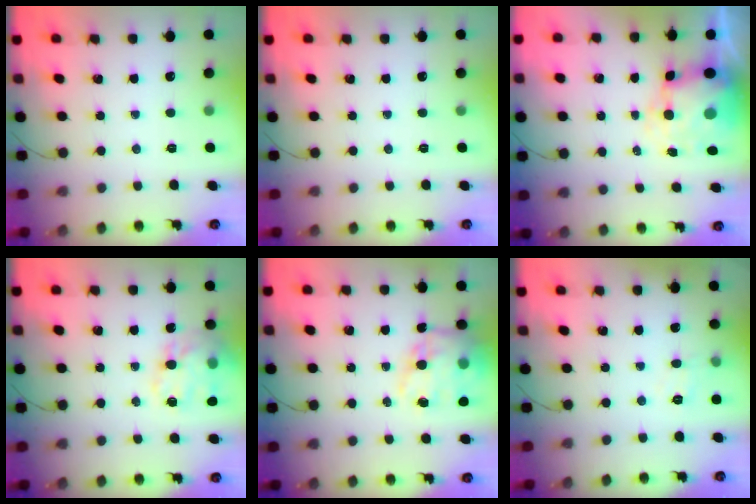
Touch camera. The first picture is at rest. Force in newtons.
{"total": 0.0}
{"total": 9.3, "press": 9.1, "slide": 2.0}
{"total": 18.1, "press": 17.8, "slide": 2.8}
{"total": 18.2, "press": 17.8, "slide": 3.9}
{"total": 4.1, "press": 3.8, "slide": 1.6}